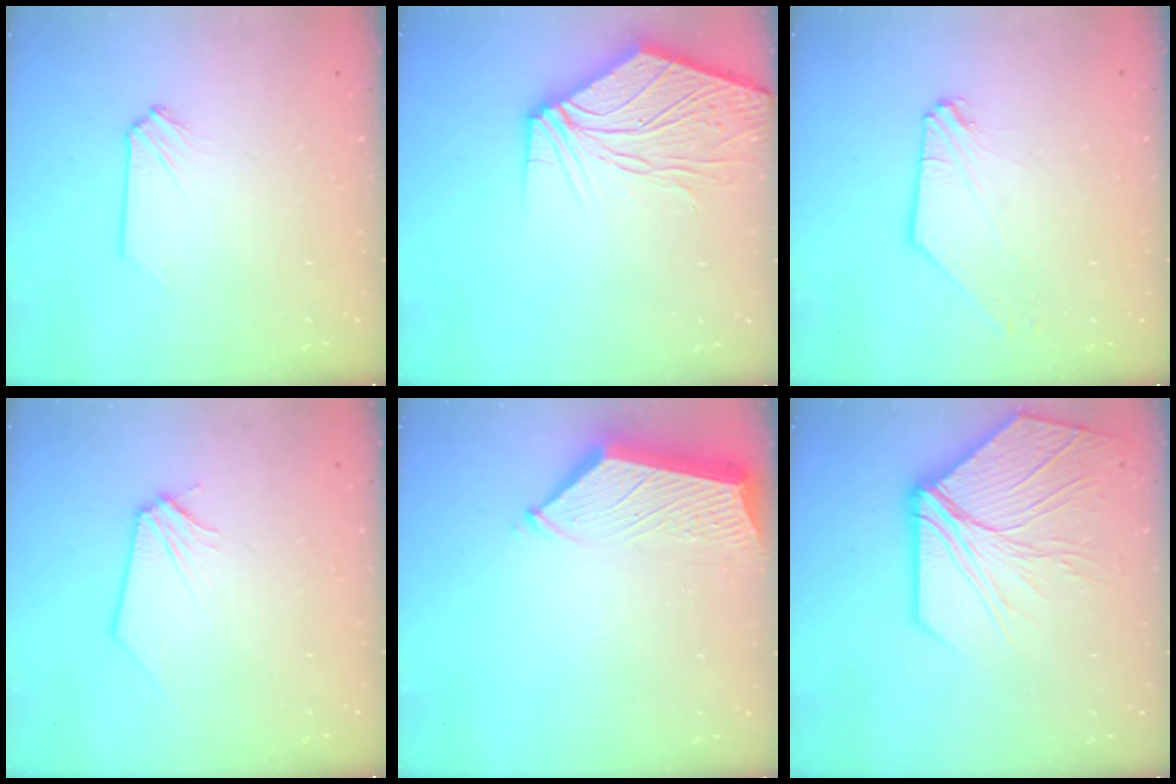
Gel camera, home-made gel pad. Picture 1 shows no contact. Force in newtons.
{"total": 11.8, "press": 11.6, "slide": 1.7}
{"total": 2.5, "press": 2.5, "slide": 0.4}
{"total": 0.0}
{"total": 5.8, "press": 5.8, "slide": 0.3}
{"total": 15.4, "press": 15.3, "slide": 1.7}